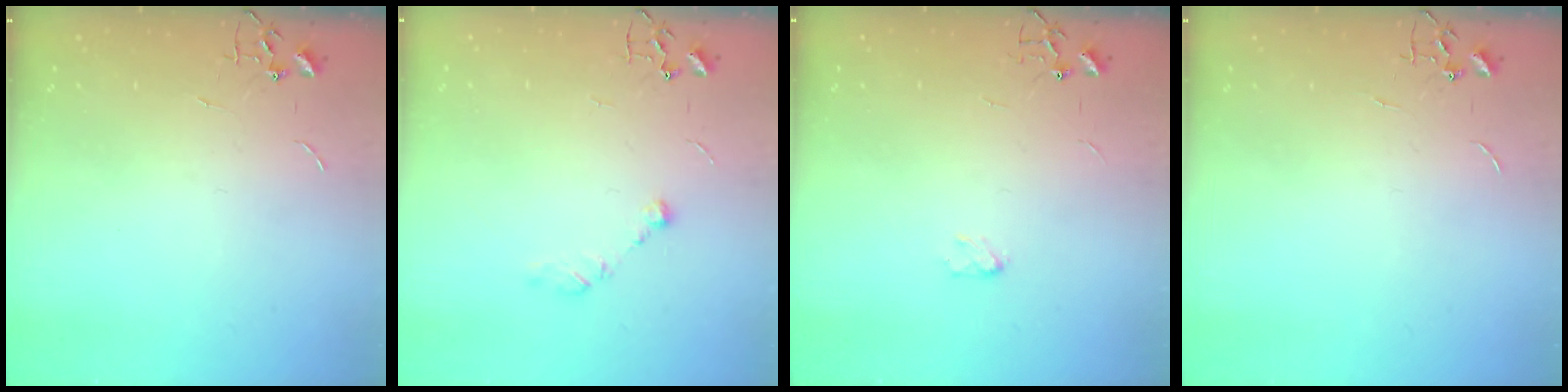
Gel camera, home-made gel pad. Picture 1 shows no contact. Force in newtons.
{"total": 7.5, "press": 7.4, "slide": 0.8}
{"total": 2.9, "press": 2.9, "slide": 0.5}
{"total": 0.0}